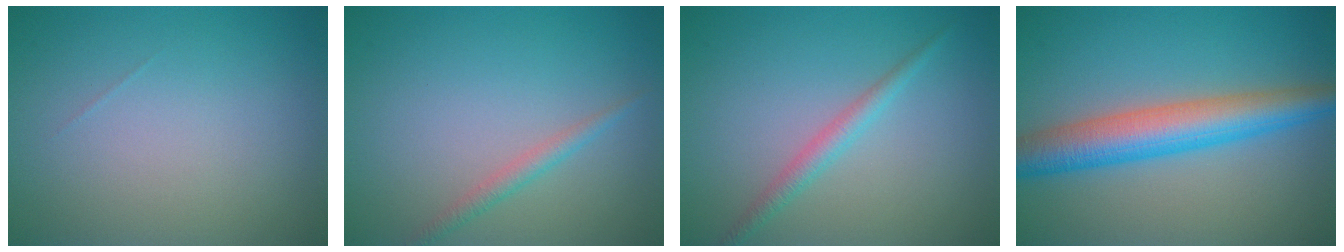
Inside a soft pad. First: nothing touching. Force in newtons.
{"total": 1.4, "press": 1.4, "slide": 0.0}
{"total": 1.8, "press": 1.8, "slide": 0.0}
{"total": 6.6, "press": 6.6, "slide": 0.1}